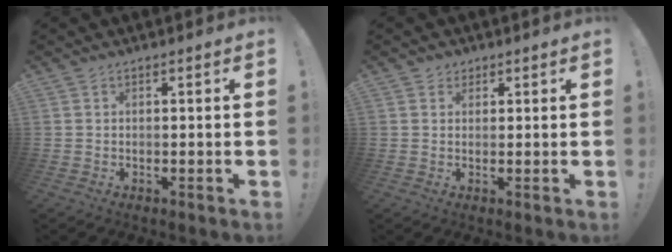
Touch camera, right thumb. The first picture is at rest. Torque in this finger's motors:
{"motor_torque": [-0.01, -0.02, 0.01, -0.01, 0.00]}